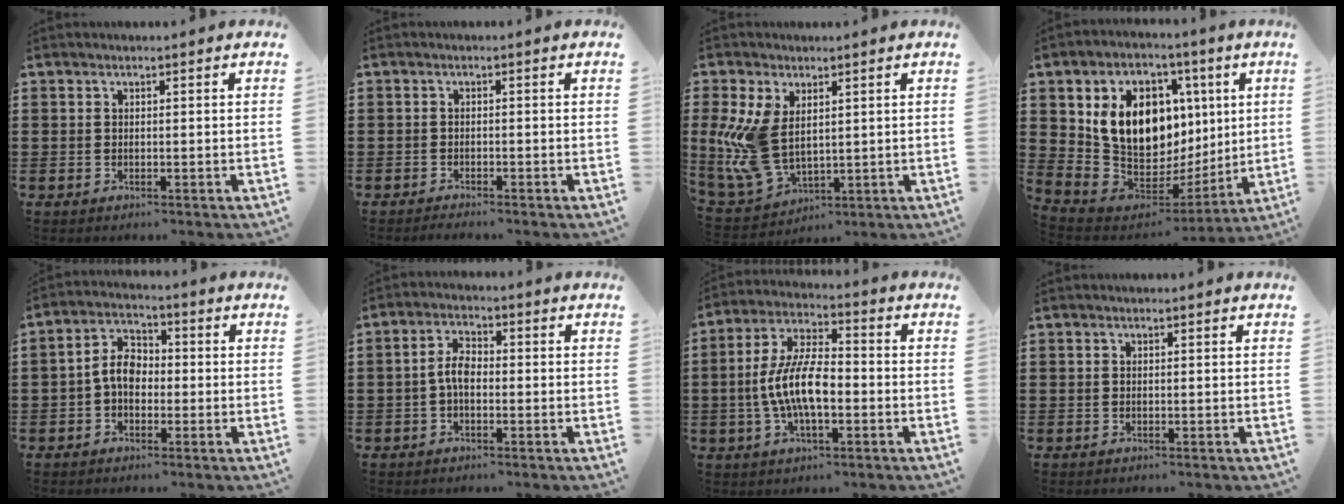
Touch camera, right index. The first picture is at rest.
{"total": 1.1, "force": [-1.1, 0.0, 0.0], "torque": [-0.003, 0.001, -0.022]}
{"total": 9.7, "force": [1.7, 5.8, 7.6], "torque": [-0.188, -0.013, 0.035]}
{"total": 13.3, "force": [3.7, 10.0, 8.0], "torque": [-0.175, -0.007, 0.072]}
{"total": 5.5, "force": [-0.6, 3.6, 4.1], "torque": [-0.095, 0.008, -0.015]}
{"total": 4.2, "force": [-0.8, 2.1, 3.5], "torque": [-0.079, 0.002, -0.018]}
{"total": 9.9, "force": [-1.9, 4.0, 8.8], "torque": [-0.200, -0.005, -0.043]}
{"total": 0.0}